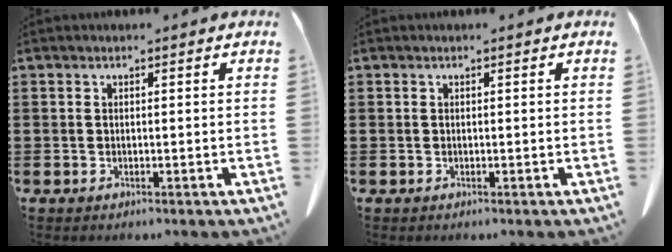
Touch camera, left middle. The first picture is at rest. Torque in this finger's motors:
{"motor_torque": [0.01, -0.07, 0.02, -0.01]}